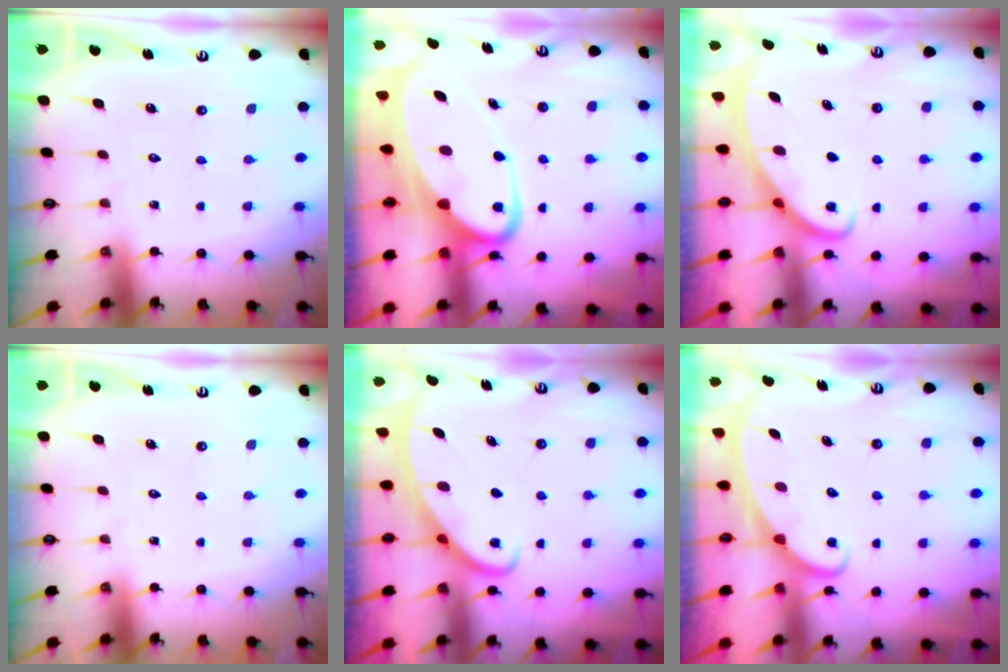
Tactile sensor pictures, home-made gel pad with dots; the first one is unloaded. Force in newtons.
{"total": 9.2, "press": 9.1, "slide": 0.8}
{"total": 2.6, "press": 2.6, "slide": 0.3}
{"total": 0.0}
{"total": 2.4, "press": 2.4, "slide": 0.4}
{"total": 2.6, "press": 2.6, "slide": 0.3}